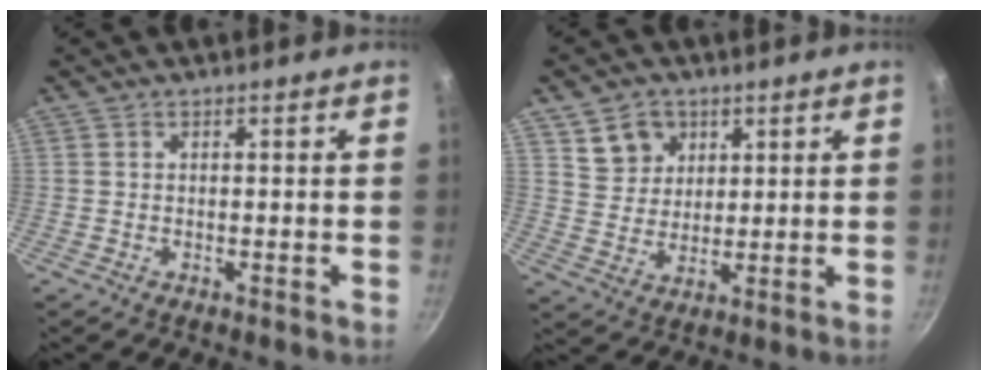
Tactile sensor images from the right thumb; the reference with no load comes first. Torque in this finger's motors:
{"motor_torque": [-1.00, 0.64, -0.13, 0.19, 0.11]}